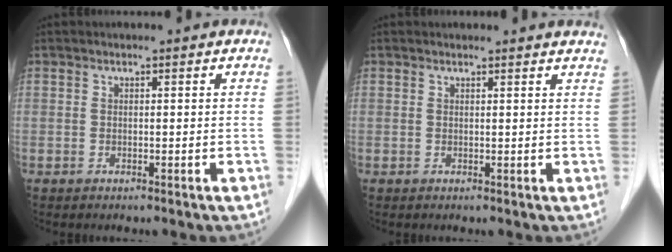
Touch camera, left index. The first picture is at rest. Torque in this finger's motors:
{"motor_torque": [0.36, -0.62, -0.14, -0.02]}